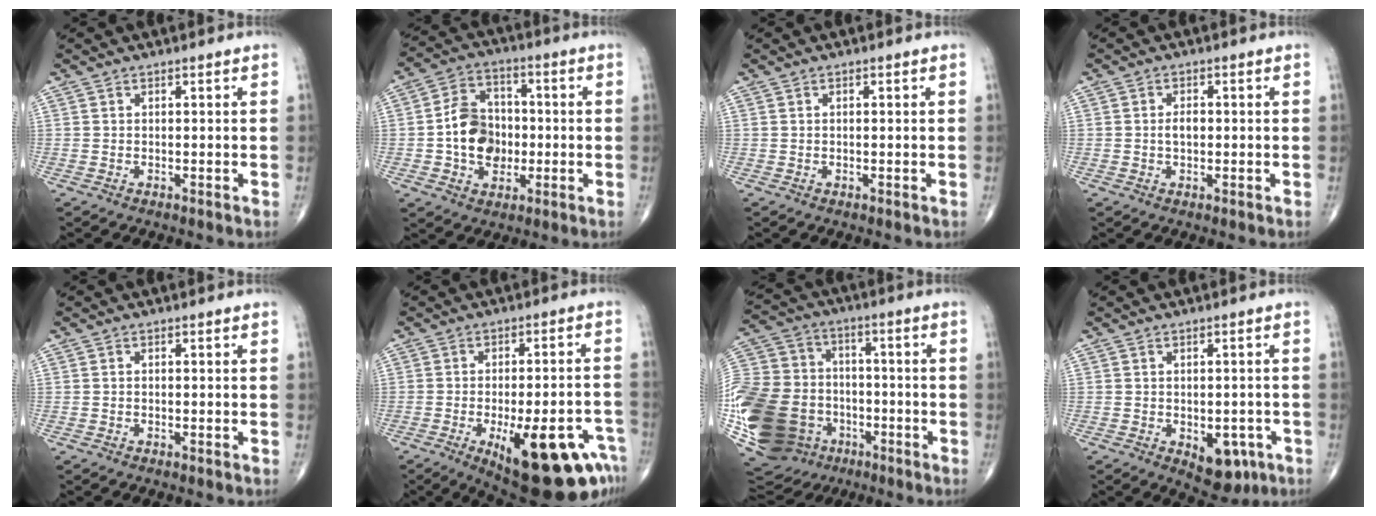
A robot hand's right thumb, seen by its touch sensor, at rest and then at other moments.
{"total": 11.5, "force": [-1.2, 8.8, 7.4], "torque": [-0.098, 0.024, -0.026]}
{"total": 0.0}
{"total": 2.4, "force": [-0.1, 1.4, 1.9], "torque": [-0.033, 0.004, -0.004]}
{"total": 0.0}
{"total": 21.1, "force": [-9.9, 7.5, 17.0], "torque": [-0.165, 0.029, -0.121]}
{"total": 33.8, "force": [-11.1, 25.7, 19.0], "torque": [-0.496, 0.047, -0.191]}
{"total": 7.5, "force": [-2.8, 4.4, 5.4], "torque": [-0.038, 0.007, -0.021]}